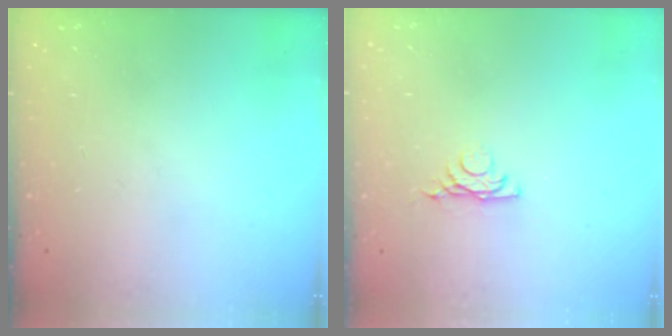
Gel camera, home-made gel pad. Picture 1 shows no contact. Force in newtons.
{"total": 4.3, "press": 4.2, "slide": 0.8}